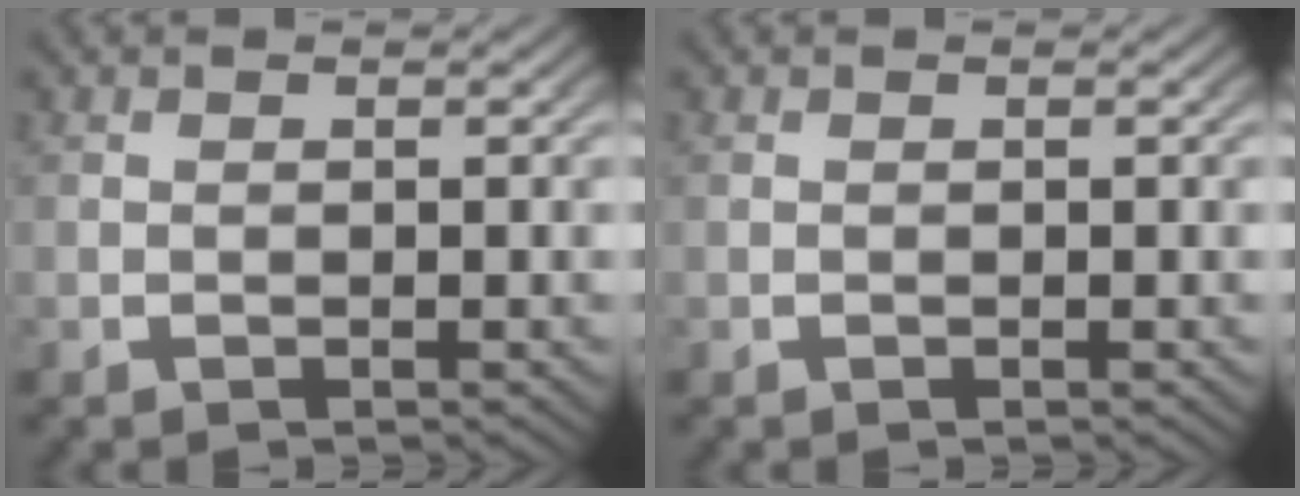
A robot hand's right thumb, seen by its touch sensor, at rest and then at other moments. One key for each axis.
{"total": 0.0}